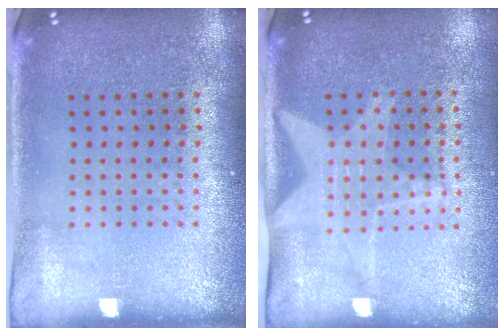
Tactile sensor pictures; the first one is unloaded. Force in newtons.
{"total": 1.8, "press": 1.5, "slide": 1.1}